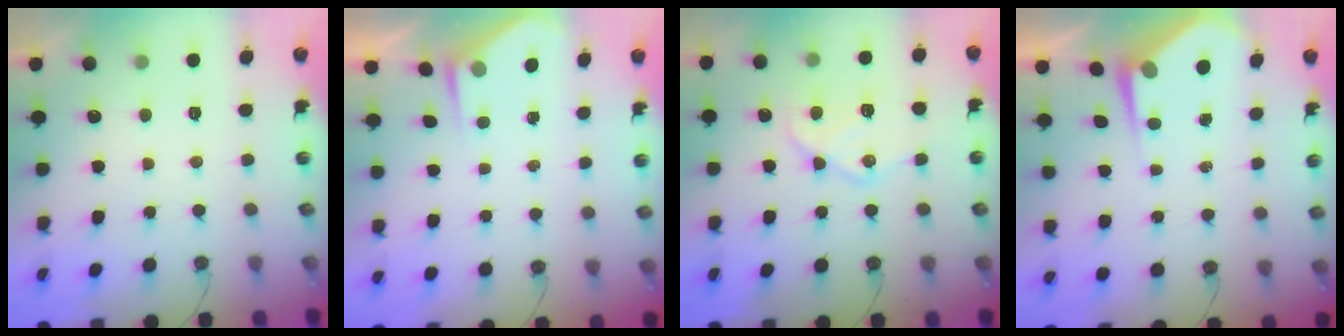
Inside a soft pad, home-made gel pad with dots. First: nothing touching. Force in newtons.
{"total": 2.7, "press": 2.7, "slide": 0.3}
{"total": 14.9, "press": 14.9, "slide": 1.4}
{"total": 4.2, "press": 4.2, "slide": 0.6}